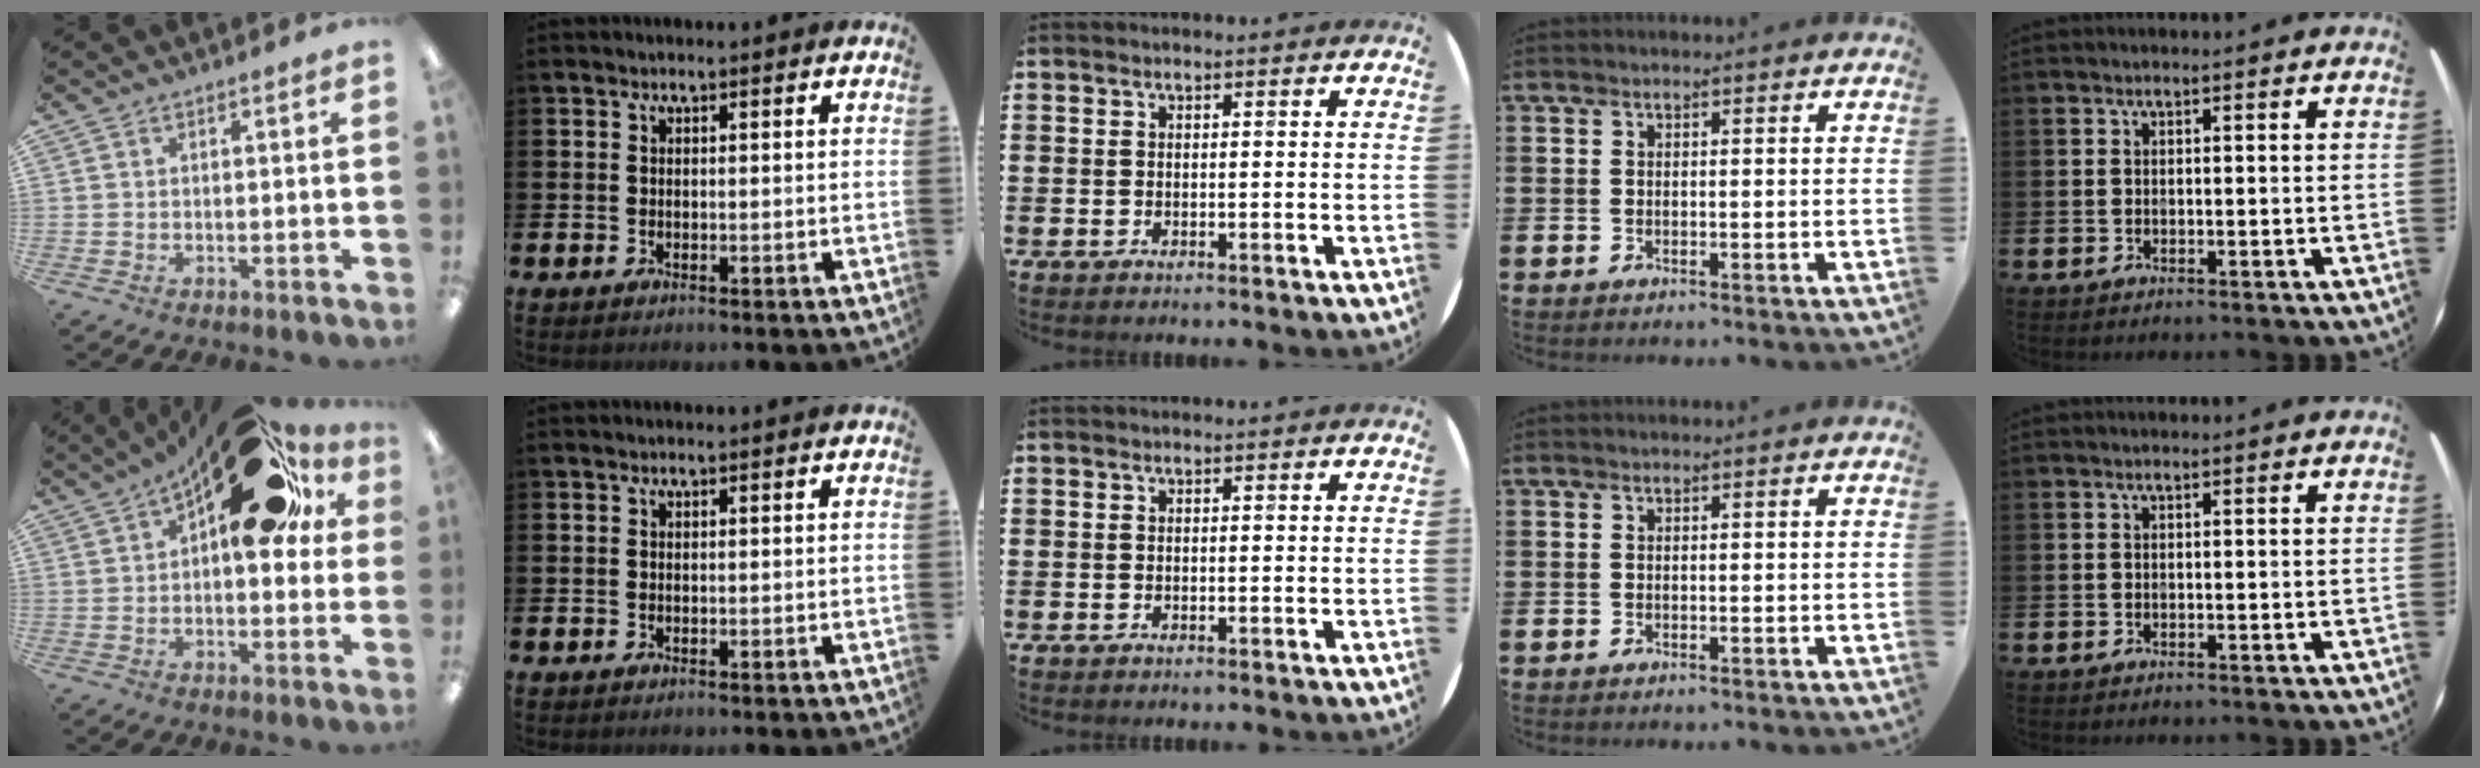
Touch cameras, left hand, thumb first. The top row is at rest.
{"thumb": {"total": 21.8, "force": [10.0, 10.2, 16.4], "torque": [-0.219, -0.047, 0.164]}}